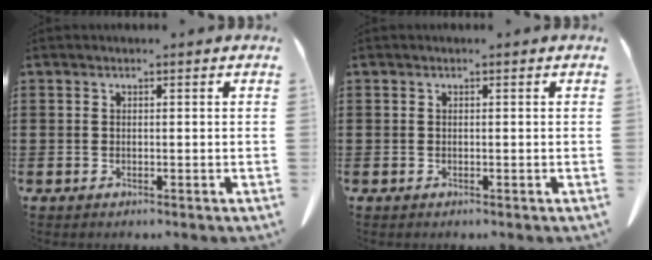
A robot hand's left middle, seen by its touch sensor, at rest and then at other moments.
{"total": 0.0}